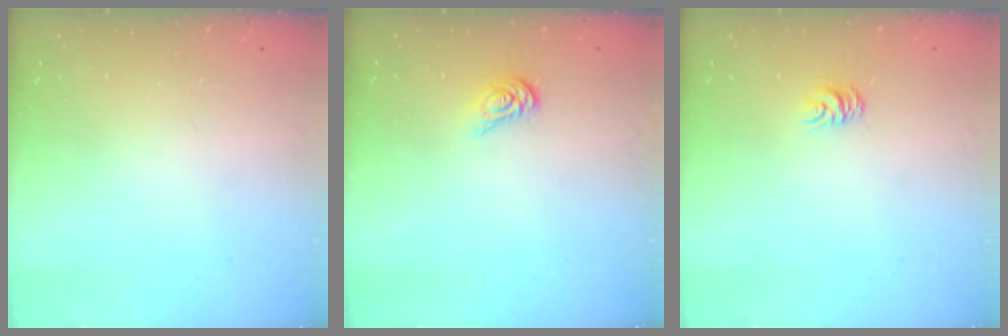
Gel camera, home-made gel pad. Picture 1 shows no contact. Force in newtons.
{"total": 6.4, "press": 6.4, "slide": 0.3}
{"total": 5.3, "press": 5.3, "slide": 0.4}